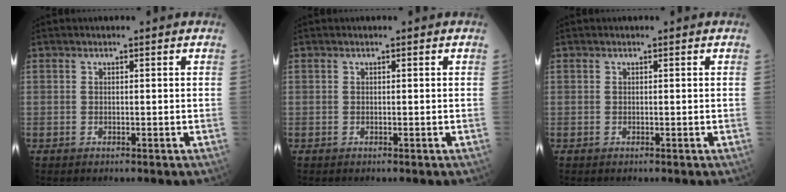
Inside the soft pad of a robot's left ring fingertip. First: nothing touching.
{"total": 0.0}
{"total": 0.0}